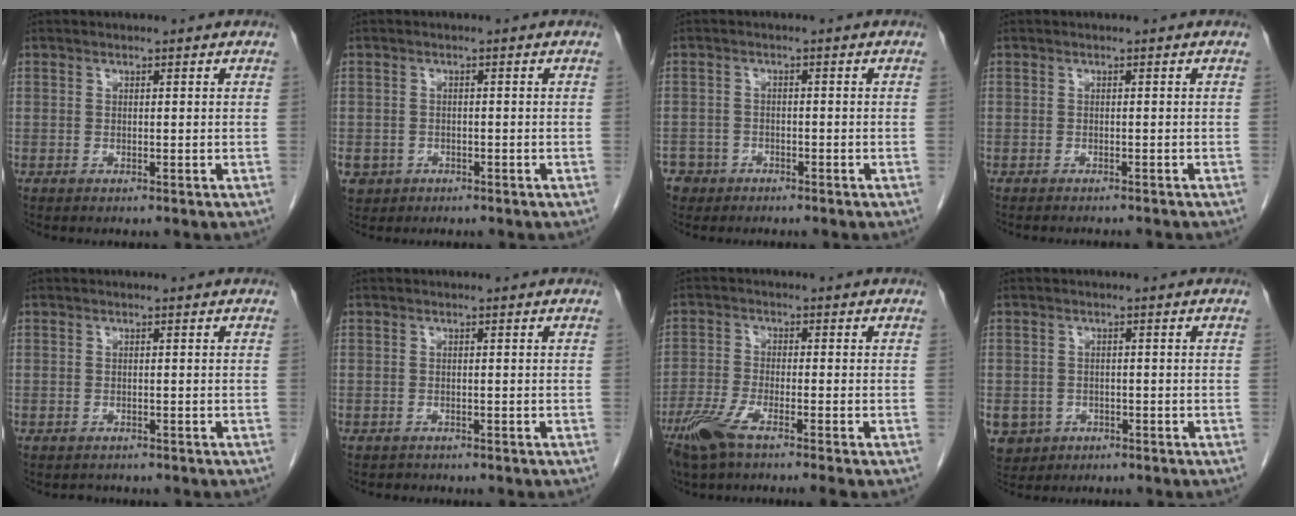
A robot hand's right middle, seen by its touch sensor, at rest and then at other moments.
{"total": 4.5, "force": [-2.3, 3.8, 0.9], "torque": [-0.021, 0.003, -0.033]}
{"total": 4.1, "force": [-2.8, 3.0, 0.0], "torque": [0.000, 0.008, -0.050]}
{"total": 5.8, "force": [-5.3, 0.8, 2.2], "torque": [-0.023, -0.009, -0.061]}
{"total": 1.5, "force": [-1.3, 0.7, 0.1], "torque": [-0.011, -0.002, -0.017]}
{"total": 1.1, "force": [-1.0, 0.5, -0.1], "torque": [-0.011, 0.000, -0.015]}
{"total": 6.7, "force": [-4.7, 0.4, 4.8], "torque": [-0.099, -0.017, -0.091]}
{"total": 6.6, "force": [-2.8, 5.7, 1.6], "torque": [-0.045, 0.000, -0.037]}